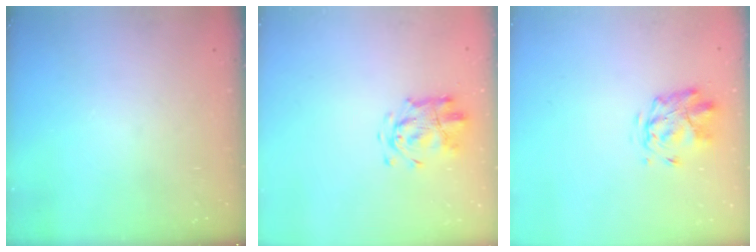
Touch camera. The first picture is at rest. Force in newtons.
{"total": 3.7, "press": 3.6, "slide": 0.9}
{"total": 2.9, "press": 2.5, "slide": 1.4}